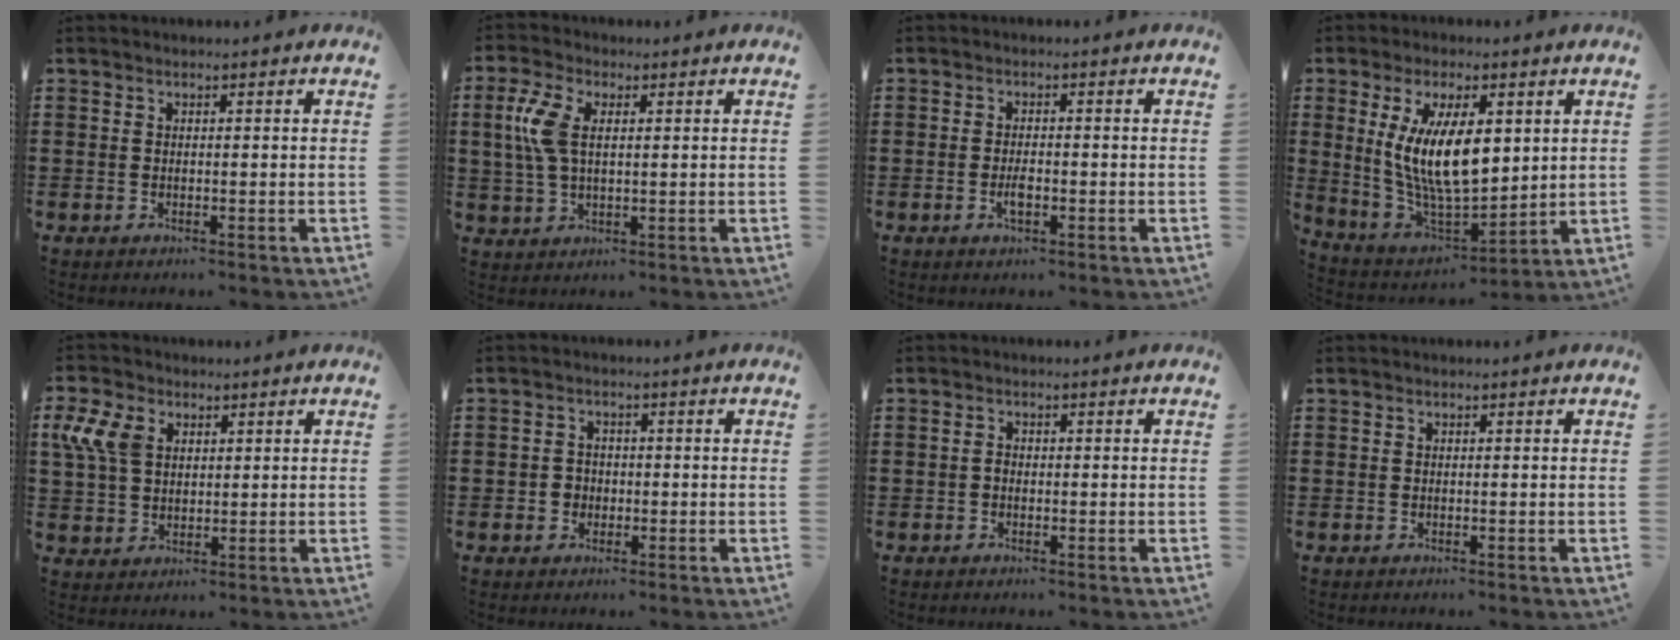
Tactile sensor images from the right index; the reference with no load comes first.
{"total": 6.5, "force": [1.3, 3.3, 5.5], "torque": [-0.136, 0.004, 0.016]}
{"total": 2.4, "force": [-0.7, 0.8, 2.1], "torque": [-0.040, -0.001, -0.013]}
{"total": 12.1, "force": [2.5, 5.1, 10.7], "torque": [-0.233, -0.003, 0.043]}
{"total": 6.4, "force": [2.3, 4.5, 3.9], "torque": [-0.116, 0.009, 0.037]}
{"total": 2.2, "force": [-0.7, 2.0, 0.6], "torque": [-0.019, 0.005, -0.018]}
{"total": 1.0, "force": [-0.4, 0.6, 0.6], "torque": [-0.015, -0.002, -0.008]}
{"total": 0.0}